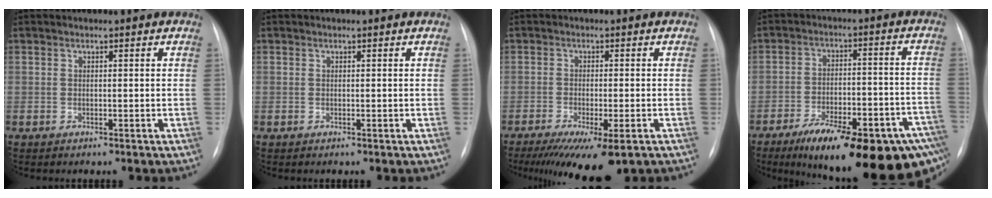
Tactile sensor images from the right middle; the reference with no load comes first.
{"total": 0.0}
{"total": 11.0, "force": [-7.3, 2.3, 7.9], "torque": [-0.123, -0.028, -0.114]}
{"total": 24.1, "force": [-15.9, 6.1, 17.0], "torque": [-0.175, 0.014, -0.224]}